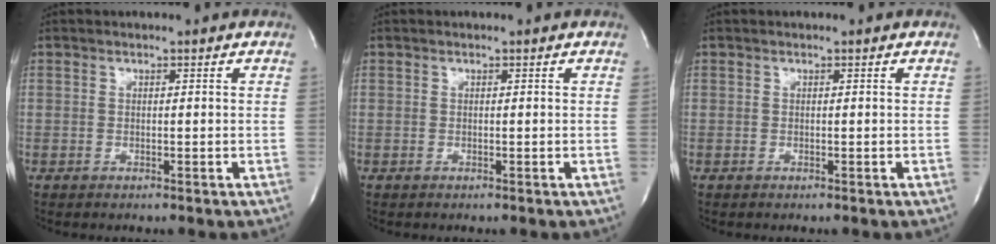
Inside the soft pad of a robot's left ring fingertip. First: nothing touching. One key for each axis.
{"total": 0.0}
{"total": 0.0}